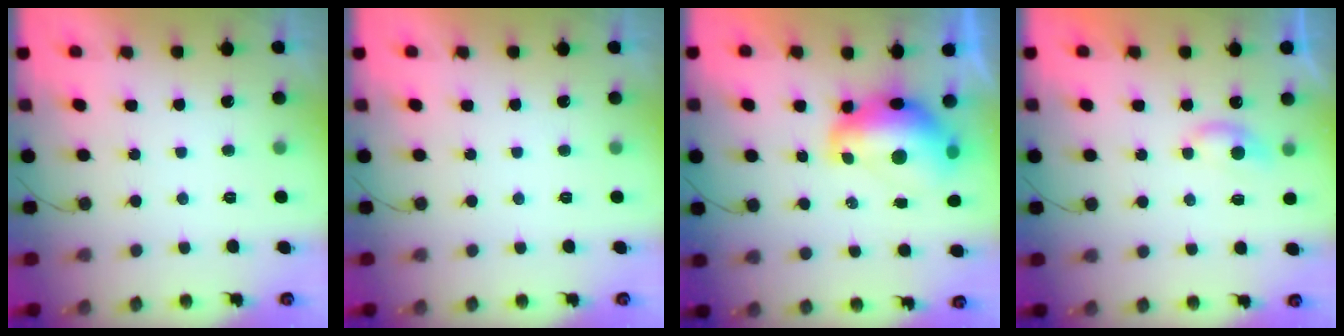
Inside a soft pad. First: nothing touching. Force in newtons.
{"total": 0.0}
{"total": 10.5, "press": 10.4, "slide": 1.2}
{"total": 5.0, "press": 4.9, "slide": 0.6}